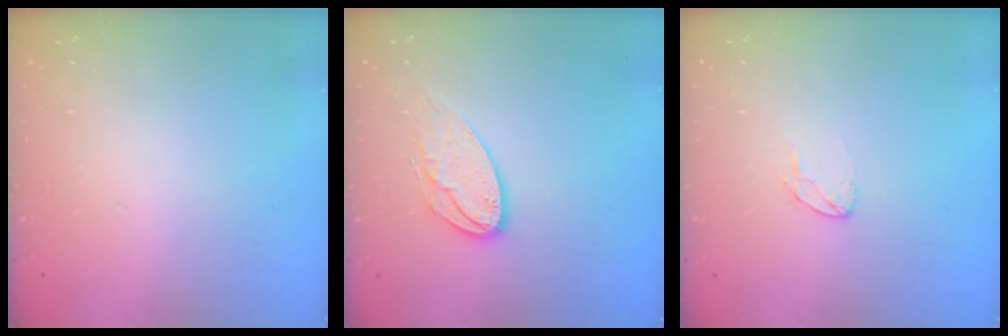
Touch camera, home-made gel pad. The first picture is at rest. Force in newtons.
{"total": 11.6, "press": 11.5, "slide": 0.7}
{"total": 4.8, "press": 4.7, "slide": 0.3}